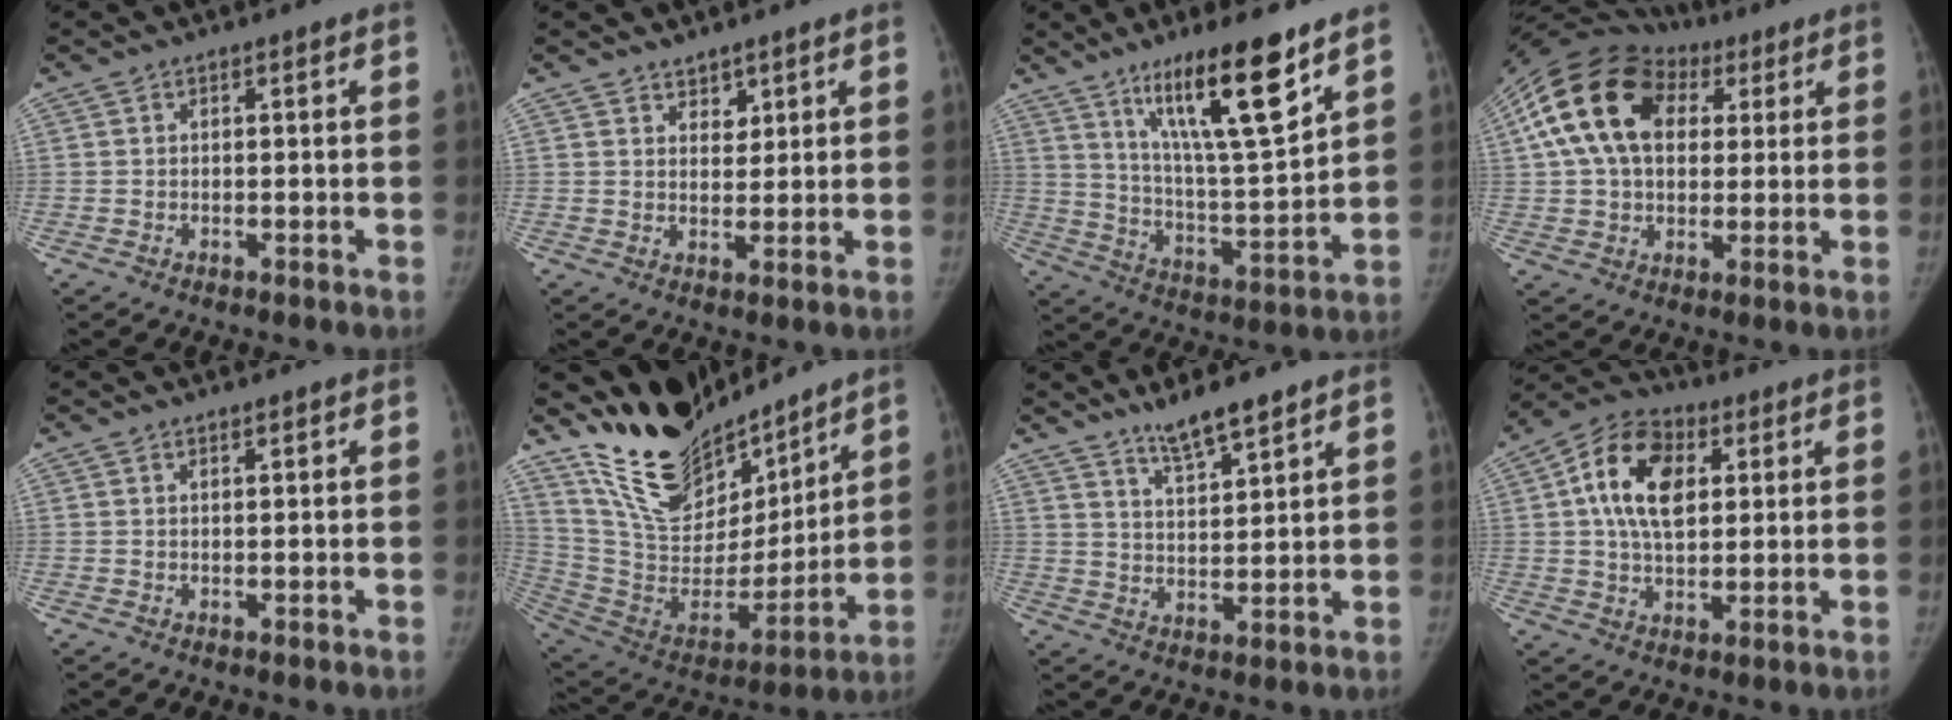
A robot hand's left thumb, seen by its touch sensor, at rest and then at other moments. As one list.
[{"total": 3.2, "force": [2.4, 1.9, 0.8], "torque": [0.011, -0.017, 0.040]}, {"total": 17.9, "force": [11.2, 2.8, 13.6], "torque": [-0.212, -0.067, 0.200]}, {"total": 20.9, "force": [6.1, 14.4, 13.8], "torque": [-0.254, 0.034, 0.101]}, {"total": 0.6, "force": [0.5, 0.1, 0.3], "torque": [-0.005, -0.003, 0.008]}, {"total": 22.9, "force": [19.2, 9.0, 8.6], "torque": [-0.111, -0.113, 0.346]}, {"total": 7.4, "force": [6.0, 1.0, 4.2], "torque": [-0.069, -0.042, 0.112]}, {"total": 13.5, "force": [3.6, 8.5, 9.9], "torque": [-0.157, 0.002, 0.055]}]